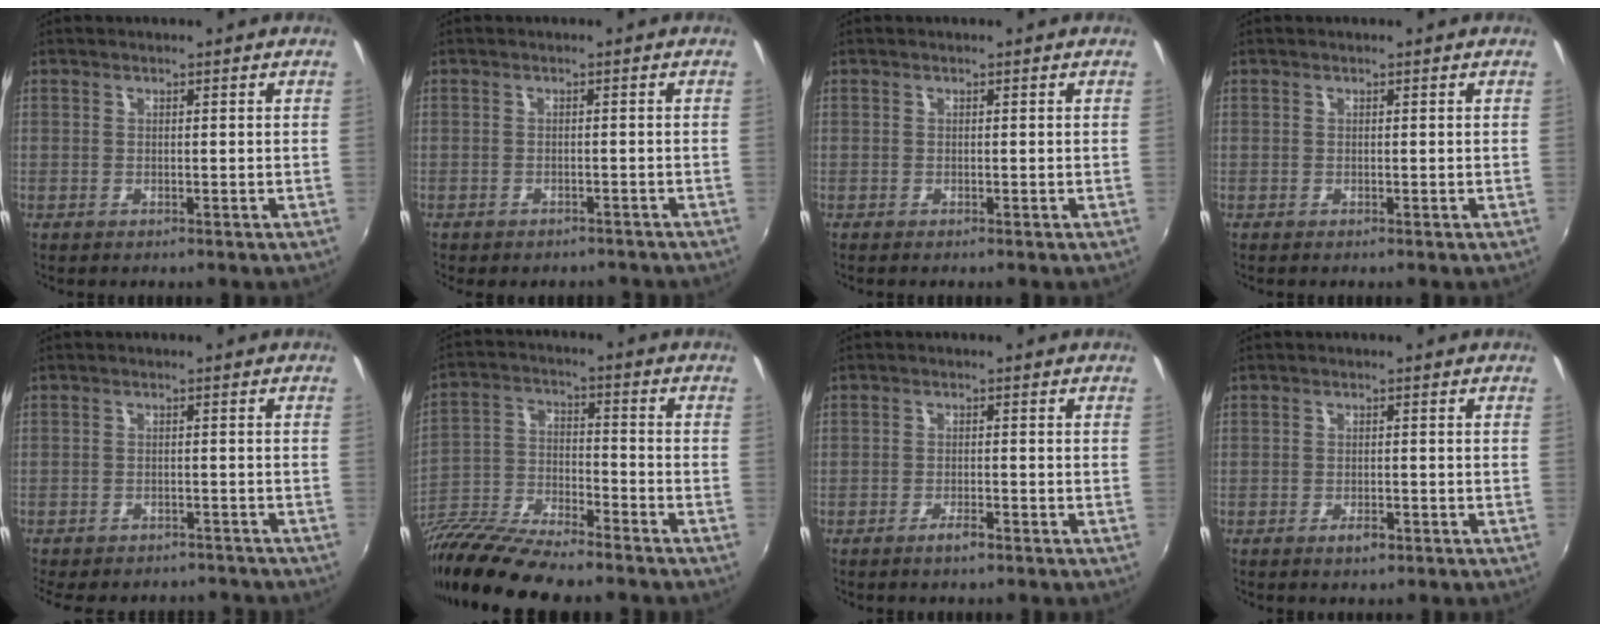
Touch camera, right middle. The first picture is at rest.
{"total": 4.9, "force": [-4.3, 1.7, 1.6], "torque": [-0.034, -0.016, -0.053]}
{"total": 0.0}
{"total": 0.0}
{"total": 11.5, "force": [-9.9, 4.1, 4.1], "torque": [-0.097, -0.016, -0.133]}
{"total": 16.1, "force": [-12.8, 3.8, 9.0], "torque": [-0.192, -0.023, -0.238]}
{"total": 2.3, "force": [-1.7, 0.5, 1.4], "torque": [-0.033, -0.002, -0.033]}
{"total": 2.2, "force": [-1.4, 1.0, 1.4], "torque": [-0.027, -0.004, -0.024]}